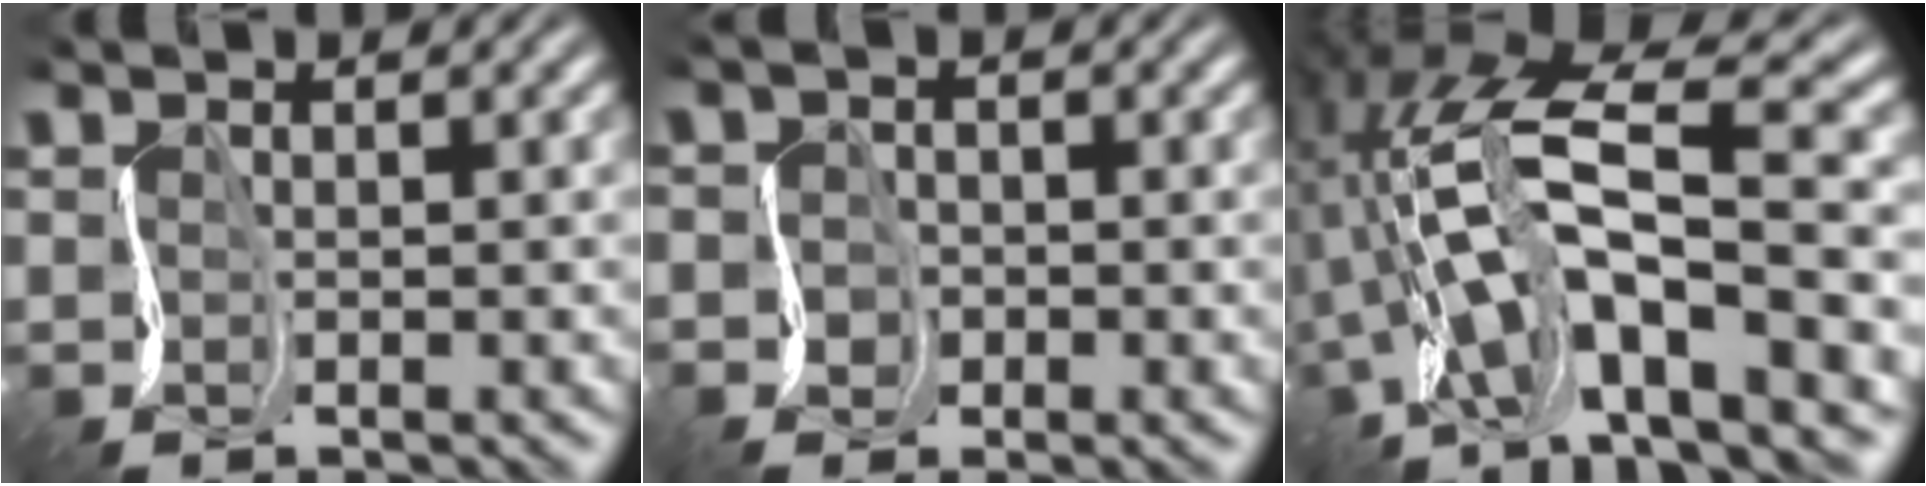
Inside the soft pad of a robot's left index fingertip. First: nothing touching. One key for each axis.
{"total": 2.2, "fx": -1.9, "fy": 0.9, "fz": 0.3, "tx": -0.001, "ty": -0.014, "tz": -0.025}
{"total": 10.9, "fx": -5.0, "fy": 2.9, "fz": 9.2, "tx": -0.147, "ty": 0.001, "tz": -0.092}